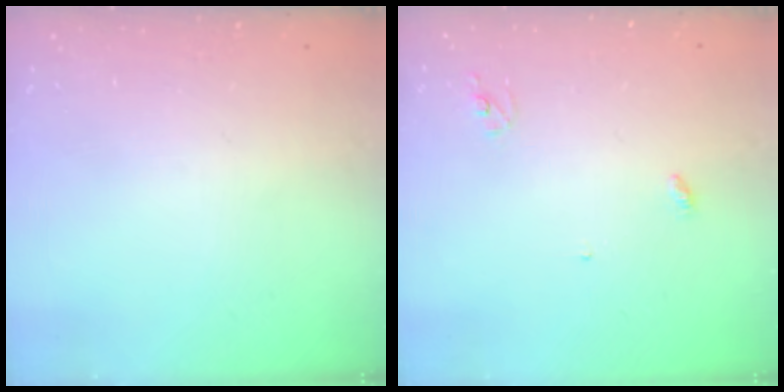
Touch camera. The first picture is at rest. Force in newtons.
{"total": 2.8, "press": 2.8, "slide": 0.2}